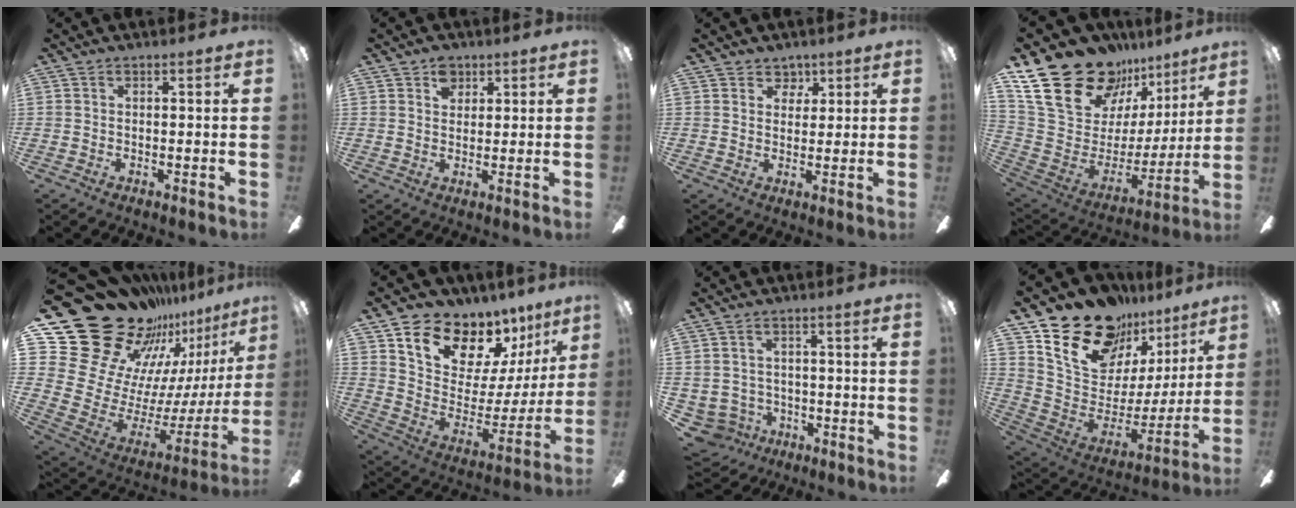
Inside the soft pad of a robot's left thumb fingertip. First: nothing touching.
{"total": 4.5, "force": [2.6, 3.1, 1.8], "torque": [-0.020, 0.000, 0.044]}
{"total": 4.2, "force": [2.8, 3.1, 0.7], "torque": [-0.002, -0.010, 0.048]}
{"total": 25.3, "force": [17.4, 14.1, 11.8], "torque": [-0.203, -0.107, 0.330]}
{"total": 29.3, "force": [22.3, 15.1, 11.5], "torque": [-0.172, -0.198, 0.453]}
{"total": 15.5, "force": [12.5, 7.7, 4.8], "torque": [-0.101, -0.106, 0.228]}
{"total": 4.3, "force": [-1.0, 4.2, 0.7], "torque": [-0.045, 0.001, -0.019]}
{"total": 21.7, "force": [16.3, 11.3, 8.7], "torque": [-0.157, -0.113, 0.302]}